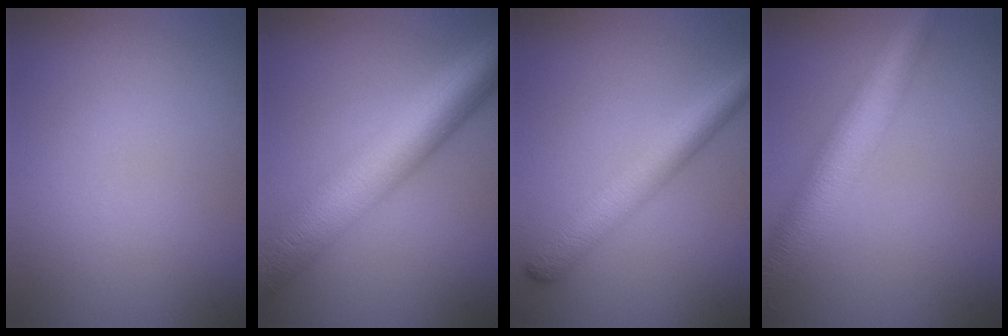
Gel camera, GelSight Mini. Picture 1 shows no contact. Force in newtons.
{"total": 9.7, "press": 9.7, "slide": 0.2}
{"total": 4.2, "press": 4.2, "slide": 0.0}
{"total": 7.7, "press": 7.7, "slide": 0.3}